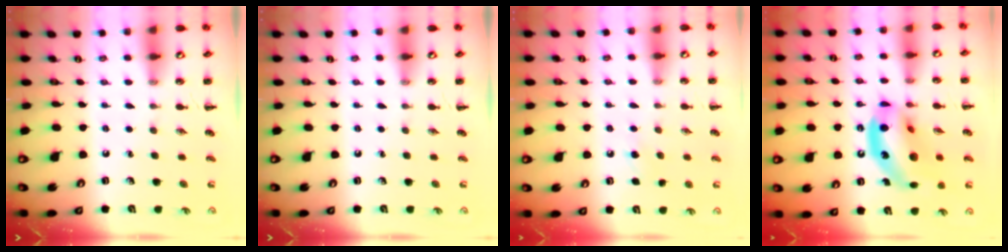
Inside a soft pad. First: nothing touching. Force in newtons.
{"total": 0.0}
{"total": 4.0, "press": 3.9, "slide": 0.8}
{"total": 18.3, "press": 17.6, "slide": 4.8}